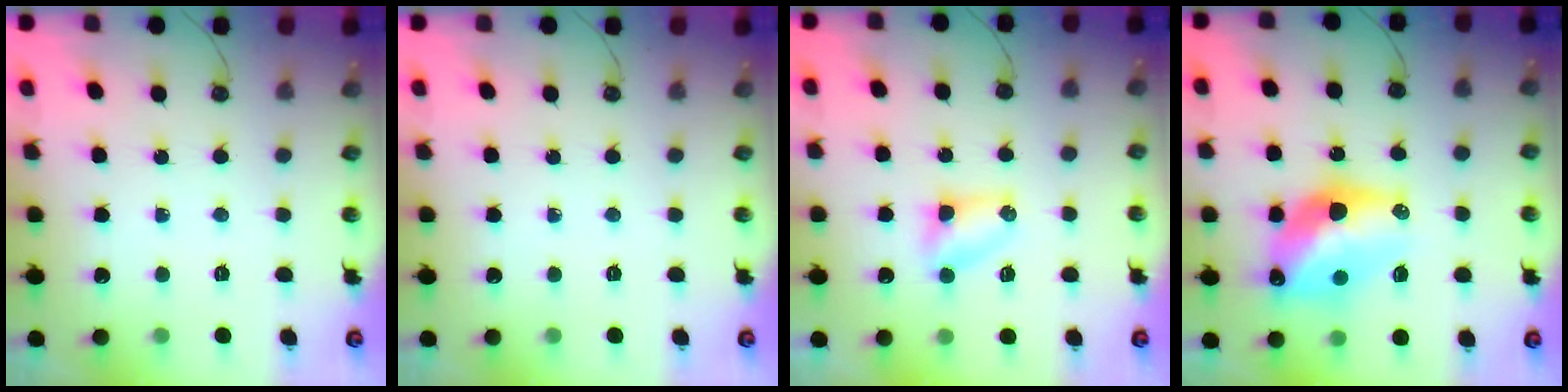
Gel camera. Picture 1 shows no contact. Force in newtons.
{"total": 0.0}
{"total": 4.1, "press": 4.1, "slide": 0.4}
{"total": 14.6, "press": 14.6, "slide": 1.3}